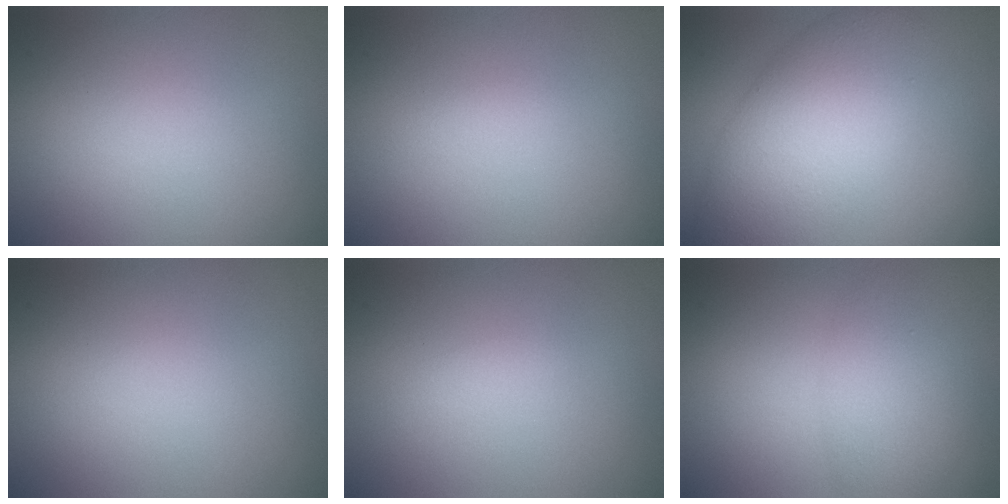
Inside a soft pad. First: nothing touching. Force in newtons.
{"total": 0.6, "press": 0.6, "slide": 0.1}
{"total": 8.7, "press": 8.7, "slide": 0.3}
{"total": 0.0}
{"total": 0.7, "press": 0.7, "slide": 0.1}
{"total": 3.1, "press": 3.1, "slide": 0.1}